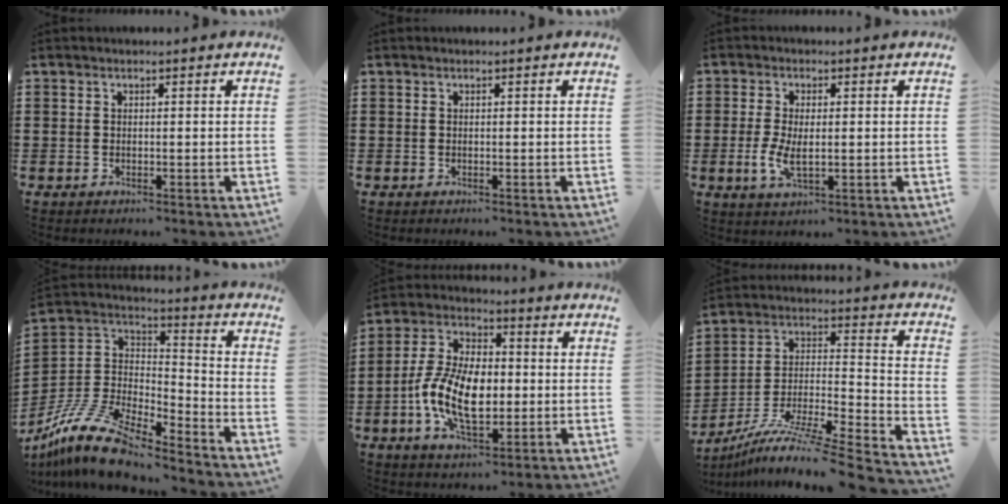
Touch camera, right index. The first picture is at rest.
{"total": 0.0}
{"total": 4.5, "force": [-0.3, 2.2, 3.9], "torque": [-0.085, -0.001, -0.008]}
{"total": 14.1, "force": [-11.8, 3.4, 6.8], "torque": [-0.149, 0.034, -0.233]}
{"total": 11.2, "force": [-2.1, 6.3, 9.0], "torque": [-0.210, 0.001, -0.043]}
{"total": 9.2, "force": [-7.6, 0.0, 5.1], "torque": [-0.090, -0.007, -0.155]}